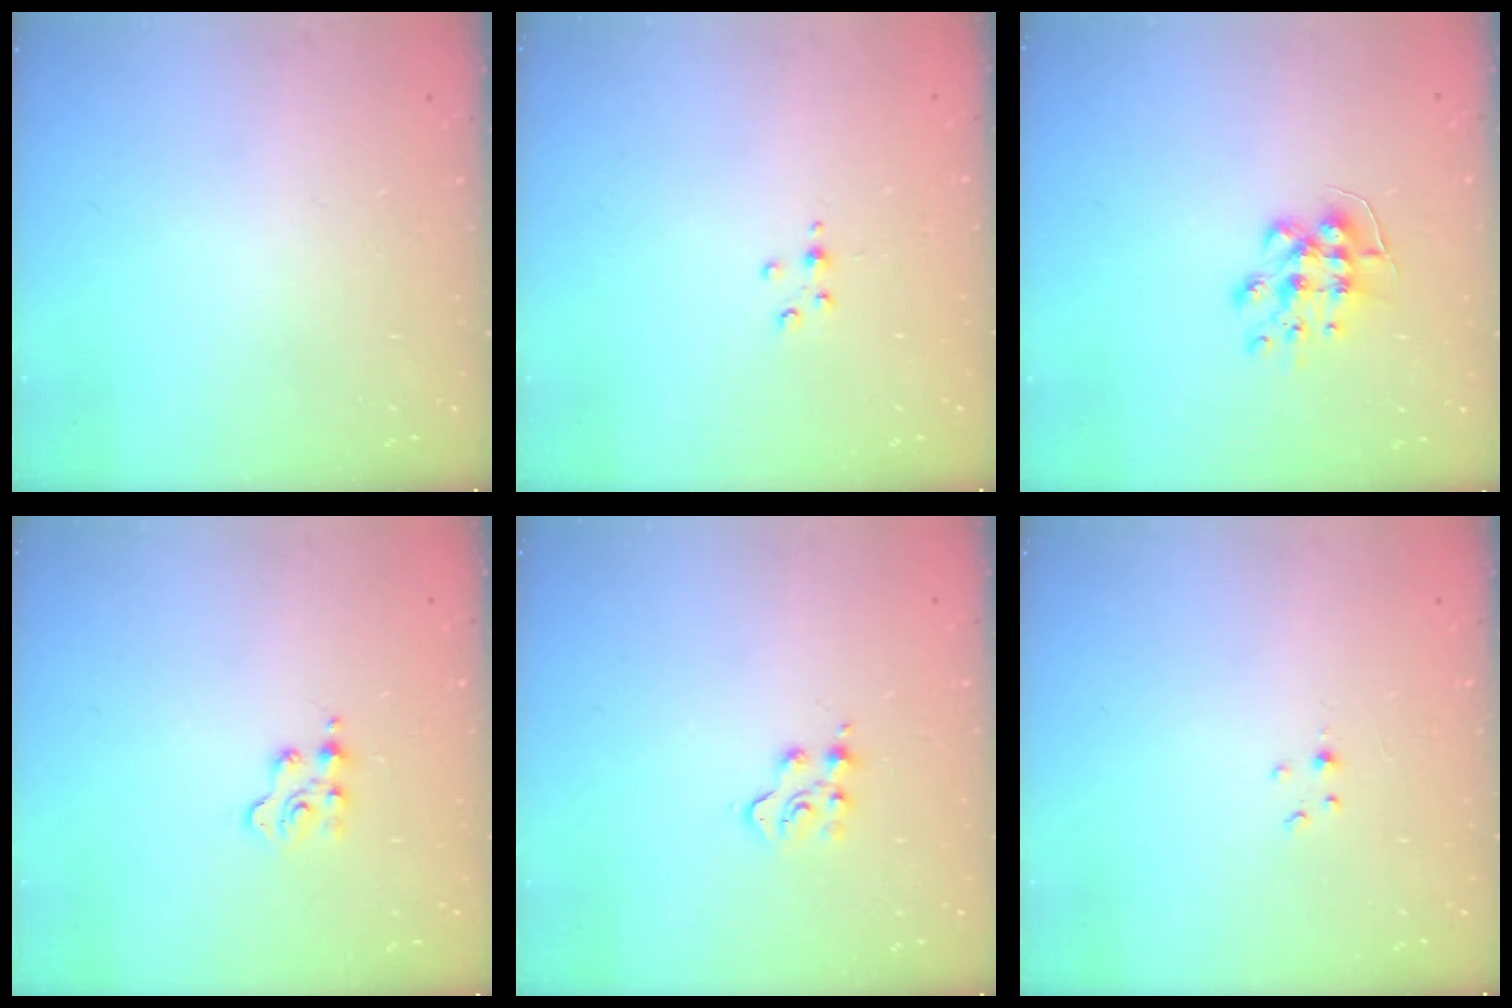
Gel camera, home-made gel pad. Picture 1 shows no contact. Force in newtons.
{"total": 3.0, "press": 3.0, "slide": 0.3}
{"total": 8.6, "press": 8.6, "slide": 0.6}
{"total": 2.5, "press": 2.4, "slide": 0.5}
{"total": 5.0, "press": 5.0, "slide": 0.5}
{"total": 1.0, "press": 1.0, "slide": 0.2}